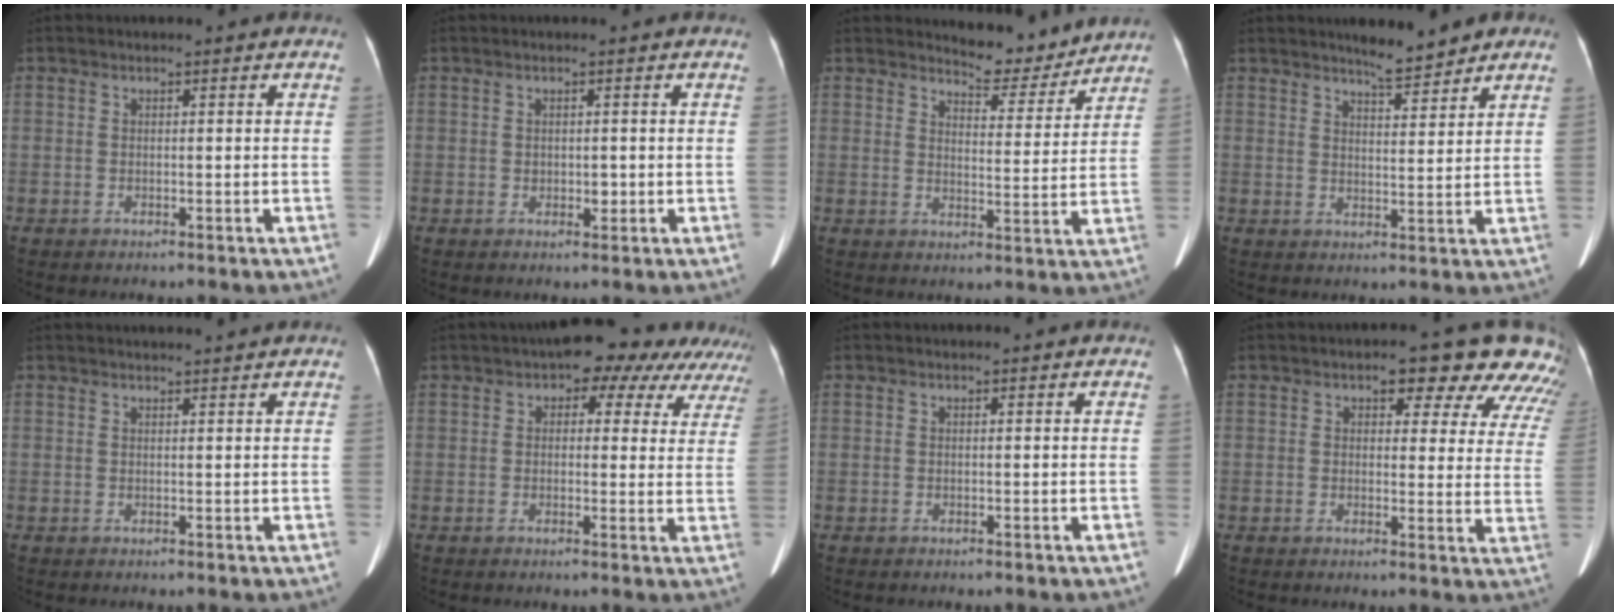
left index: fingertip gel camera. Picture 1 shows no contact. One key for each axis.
{"total": 1.1, "fx": -0.1, "fy": 0.8, "fz": 0.7, "tx": -0.011, "ty": 0.000, "tz": 0.000}
{"total": 6.4, "fx": 6.4, "fy": 0.9, "fz": 0.1, "tx": -0.008, "ty": -0.014, "tz": 0.088}
{"total": 5.2, "fx": 4.6, "fy": 0.8, "fz": 2.3, "tx": -0.035, "ty": -0.001, "tz": 0.072}
{"total": 3.7, "fx": 3.6, "fy": -0.5, "fz": 1.0, "tx": -0.013, "ty": 0.015, "tz": 0.044}
{"total": 9.8, "fx": 7.3, "fy": 4.7, "fz": 4.6, "tx": -0.029, "ty": 0.021, "tz": 0.069}
{"total": 0.0}
{"total": 12.7, "fx": 9.6, "fy": 4.9, "fz": 6.7, "tx": -0.044, "ty": 0.002, "tz": 0.086}